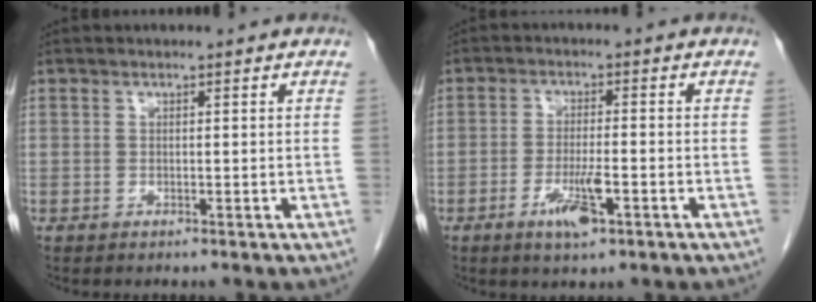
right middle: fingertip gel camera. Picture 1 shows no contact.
{"total": 5.2, "force": [-2.5, 0.9, 4.5], "torque": [-0.087, -0.005, -0.042]}